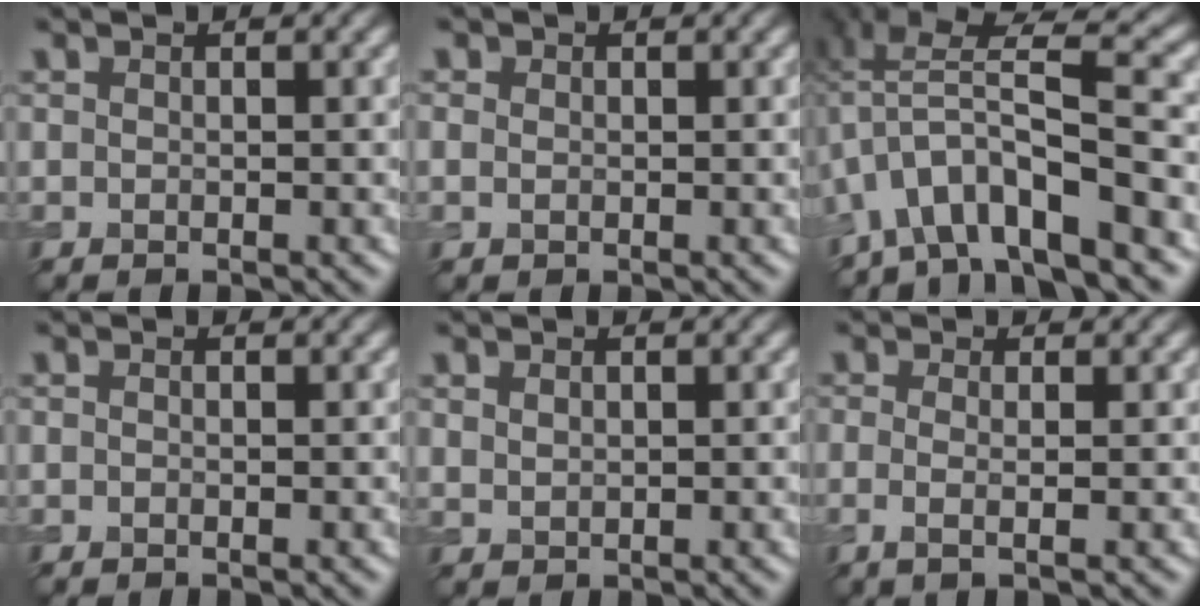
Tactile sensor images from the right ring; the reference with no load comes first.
{"total": 1.1, "force": [0.4, 0.9, 0.5], "torque": [-0.009, 0.000, 0.004]}
{"total": 8.9, "force": [-2.8, 2.8, 7.9], "torque": [-0.132, 0.019, -0.059]}
{"total": 0.0}
{"total": 1.0, "force": [0.6, 0.6, 0.5], "torque": [-0.016, -0.002, 0.017]}
{"total": 1.9, "force": [-0.2, 0.5, 1.8], "torque": [-0.033, -0.004, -0.009]}